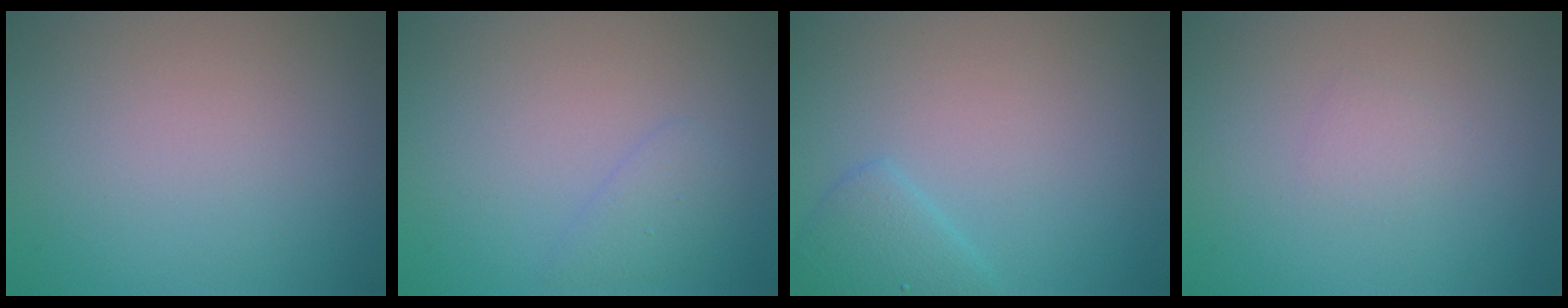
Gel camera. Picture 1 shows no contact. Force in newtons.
{"total": 1.4, "press": 1.4, "slide": 0.2}
{"total": 2.1, "press": 2.1, "slide": 0.2}
{"total": 0.8, "press": 0.8, "slide": 0.1}